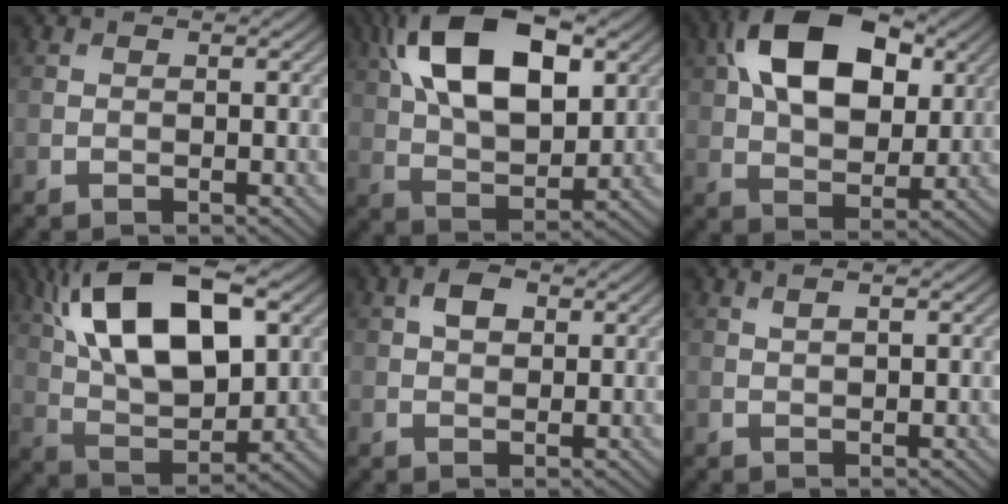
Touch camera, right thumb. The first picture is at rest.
{"total": 16.5, "force": [6.3, 8.7, 12.5], "torque": [-0.247, 0.026, 0.100]}
{"total": 15.1, "force": [5.0, 9.1, 11.0], "torque": [-0.210, 0.024, 0.080]}
{"total": 17.2, "force": [6.5, 8.2, 13.6], "torque": [-0.267, 0.026, 0.103]}
{"total": 2.8, "force": [1.0, 1.8, 1.9], "torque": [-0.036, 0.005, 0.015]}
{"total": 1.3, "force": [0.7, 0.3, 1.0], "torque": [-0.019, 0.000, 0.018]}